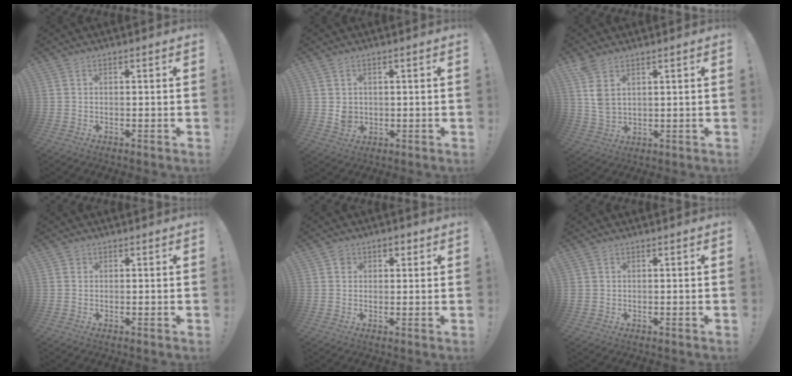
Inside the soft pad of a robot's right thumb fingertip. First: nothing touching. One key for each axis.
{"total": 3.9, "fx": 1.0, "fy": 3.5, "fz": 1.4, "tx": -0.007, "ty": -0.005, "tz": 0.019}
{"total": 6.5, "fx": 3.4, "fy": 3.6, "fz": 4.2, "tx": -0.077, "ty": -0.016, "tz": 0.064}
{"total": 1.0, "fx": 0.4, "fy": 0.9, "fz": 0.0, "tx": 0.000, "ty": 0.003, "tz": 0.007}
{"total": 3.2, "fx": 0.9, "fy": 3.0, "fz": 0.7, "tx": -0.005, "ty": 0.004, "tz": 0.014}
{"total": 0.9, "fx": 0.2, "fy": 0.8, "fz": 0.2, "tx": -0.004, "ty": 0.001, "tz": 0.005}